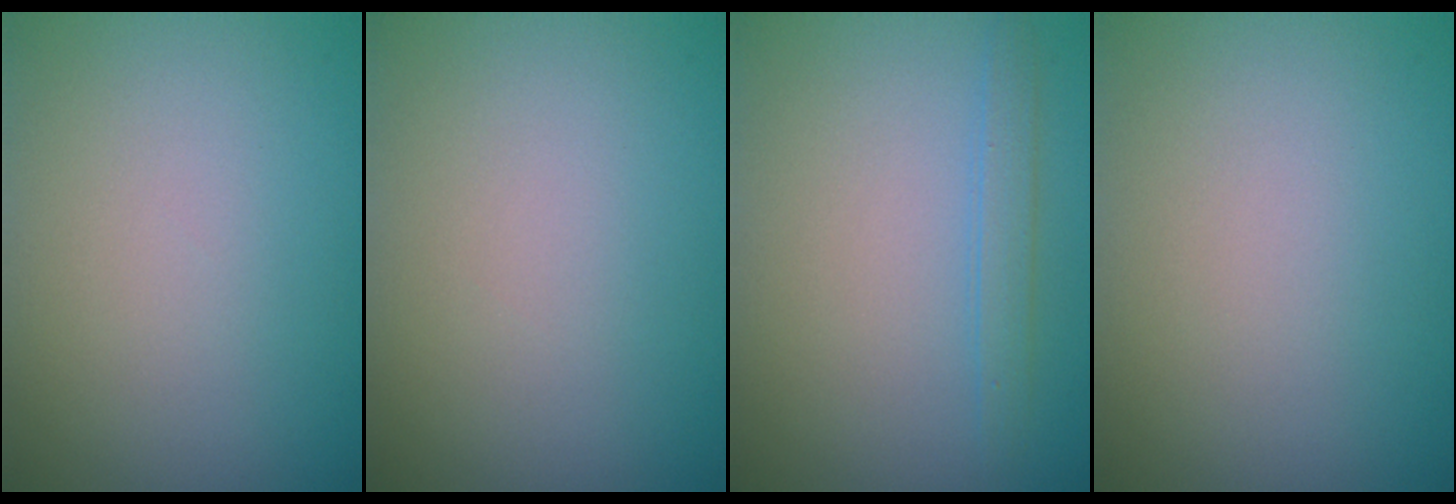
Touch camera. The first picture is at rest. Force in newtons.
{"total": 0.0}
{"total": 1.5, "press": 1.5, "slide": 0.1}
{"total": 0.0}